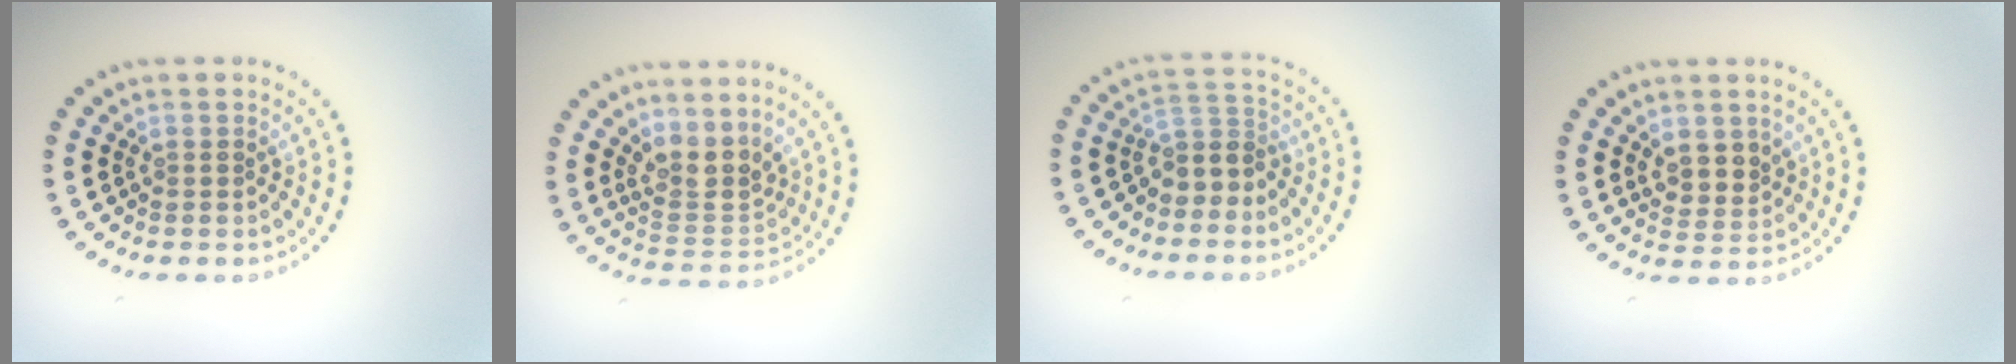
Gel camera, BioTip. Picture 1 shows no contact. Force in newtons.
{"total": 3.2, "press": 2.6, "slide": 1.9}
{"total": 2.6, "press": 2.0, "slide": 1.7}
{"total": 2.3, "press": 2.2, "slide": 0.9}